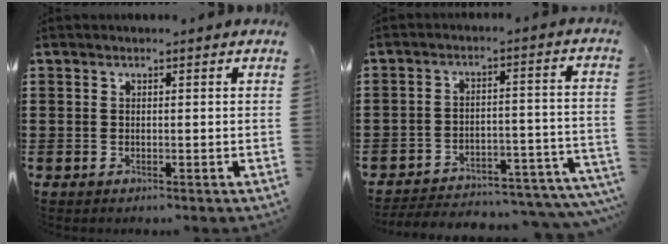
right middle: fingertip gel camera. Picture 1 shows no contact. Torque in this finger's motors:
{"motor_torque": [0.21, -0.10, 0.54, 0.12]}